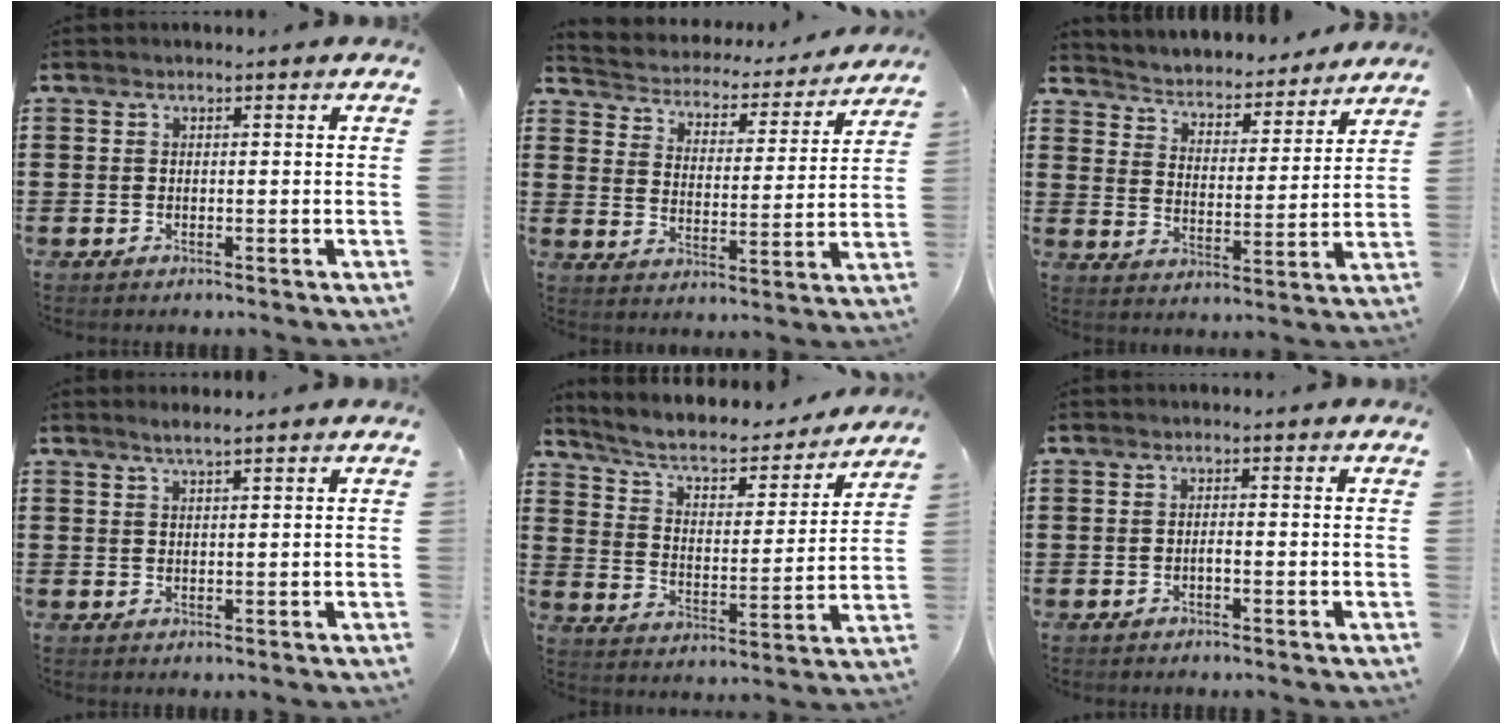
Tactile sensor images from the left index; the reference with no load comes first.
{"total": 2.9, "force": [2.9, 0.5, -0.1], "torque": [-0.022, -0.029, 0.039]}
{"total": 3.7, "force": [3.7, 0.1, 0.0], "torque": [-0.022, -0.037, 0.055]}
{"total": 1.8, "force": [1.4, 0.0, 1.1], "torque": [-0.022, 0.002, 0.026]}
{"total": 5.4, "force": [4.3, 1.8, 2.6], "torque": [-0.072, -0.027, 0.066]}
{"total": 0.9, "force": [-0.4, 0.2, 0.8], "torque": [-0.016, -0.003, -0.007]}